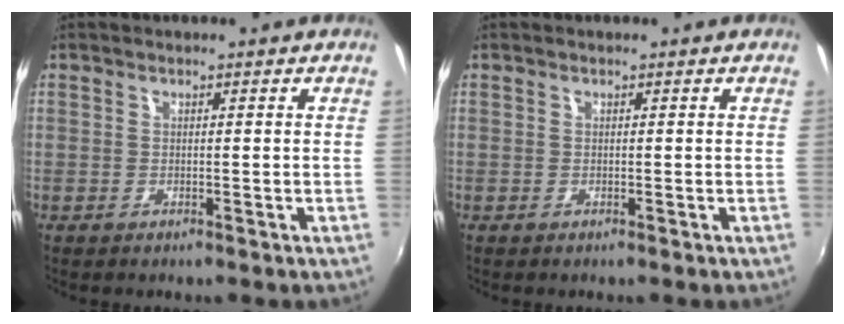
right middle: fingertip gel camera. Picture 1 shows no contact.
{"total": 0.0}